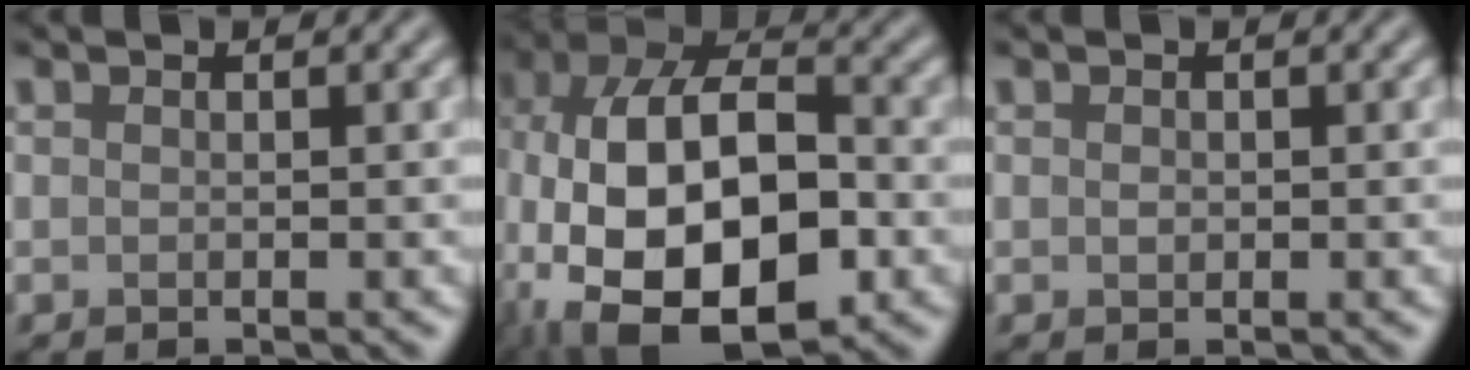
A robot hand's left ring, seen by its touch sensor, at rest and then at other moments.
{"total": 15.9, "force": [-4.4, 8.9, 12.5], "torque": [-0.232, -0.005, -0.080]}
{"total": 0.5, "force": [0.1, 0.4, 0.3], "torque": [-0.006, -0.001, 0.000]}